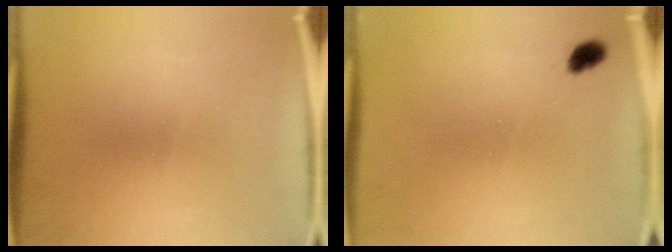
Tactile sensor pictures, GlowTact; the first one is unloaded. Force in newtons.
{"total": 1.8}